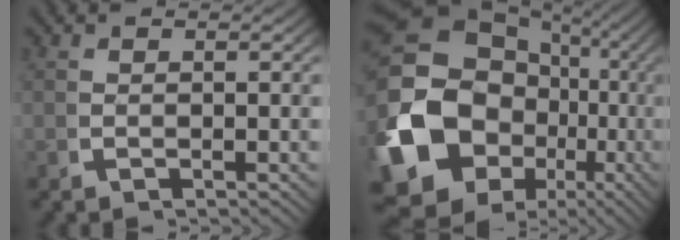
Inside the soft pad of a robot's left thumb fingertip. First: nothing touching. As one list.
[{"total": 21.3, "force": [-3.8, 17.2, 11.9], "torque": [-0.272, -0.099, -0.027]}]